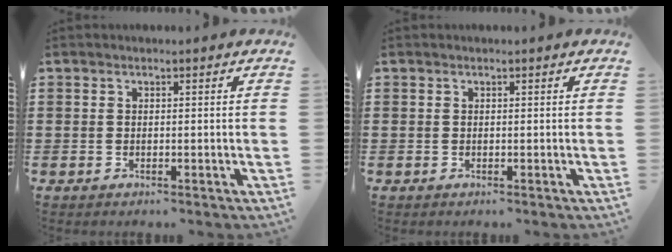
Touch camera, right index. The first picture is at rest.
{"total": 0.0}